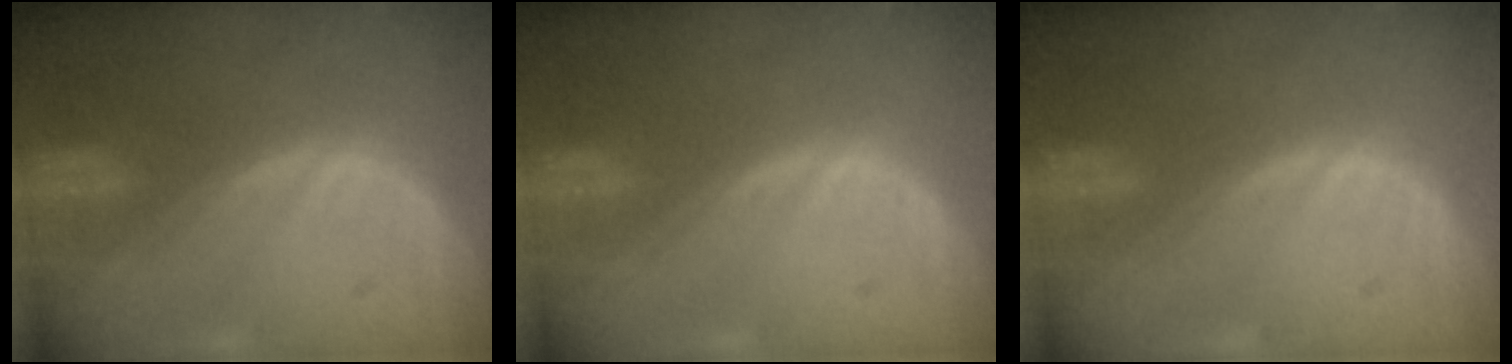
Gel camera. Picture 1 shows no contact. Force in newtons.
{"total": 0.0}
{"total": 0.0}